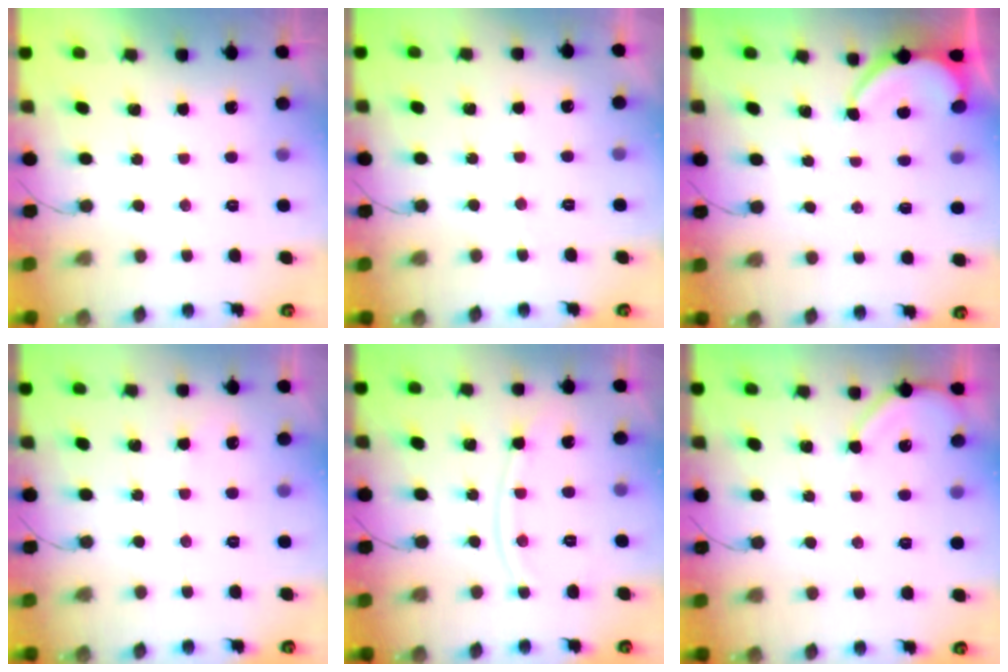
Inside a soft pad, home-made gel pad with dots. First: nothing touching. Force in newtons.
{"total": 3.2, "press": 3.2, "slide": 0.3}
{"total": 4.3, "press": 4.2, "slide": 0.4}
{"total": 3.1, "press": 3.0, "slide": 0.5}
{"total": 9.0, "press": 9.0, "slide": 0.2}
{"total": 4.6, "press": 4.5, "slide": 0.7}